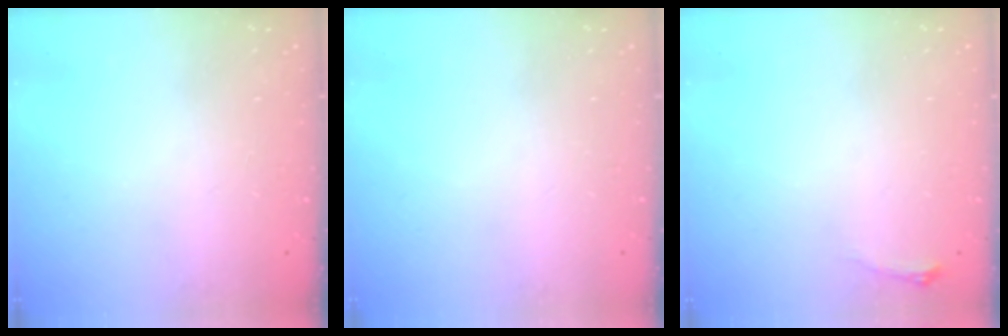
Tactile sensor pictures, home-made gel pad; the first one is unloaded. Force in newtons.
{"total": 0.0}
{"total": 3.3, "press": 3.2, "slide": 1.0}